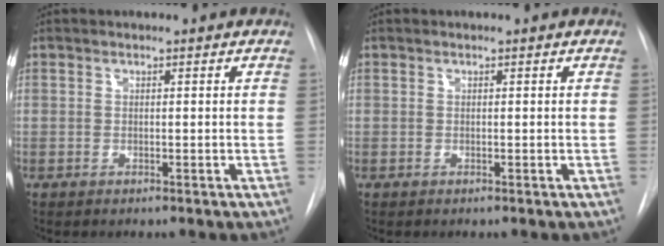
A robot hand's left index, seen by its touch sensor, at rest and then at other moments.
{"total": 0.0}